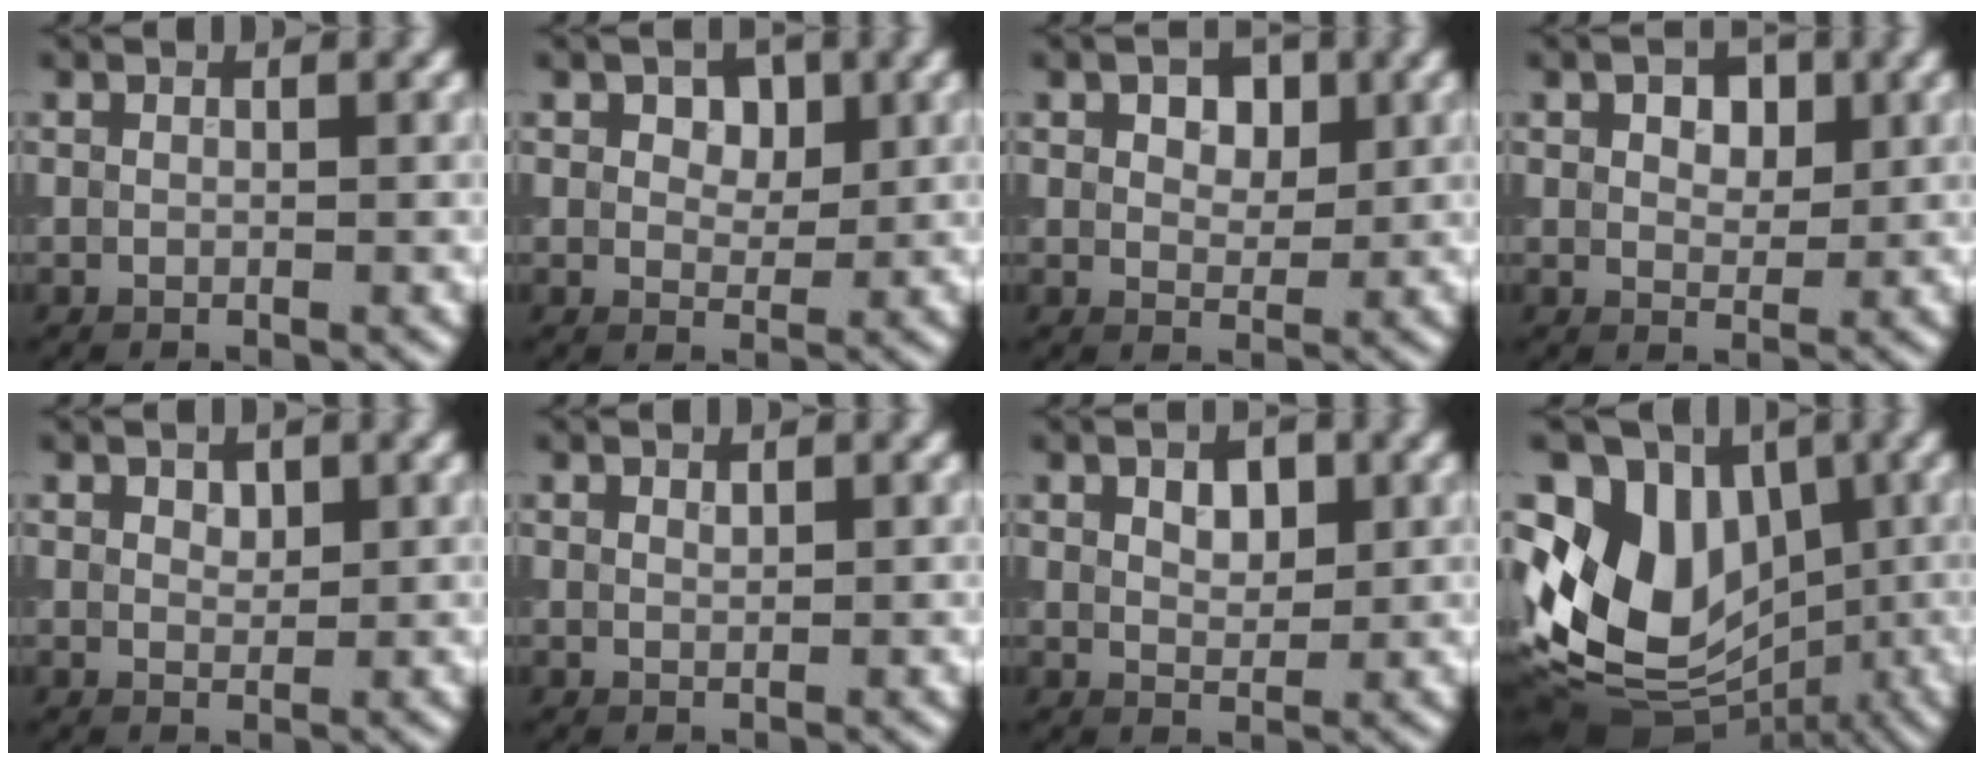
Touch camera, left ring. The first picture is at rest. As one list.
[{"total": 2.7, "force": [1.1, 1.8, 1.7], "torque": [-0.025, 0.003, 0.011]}, {"total": 3.7, "force": [1.6, 2.3, 2.5], "torque": [-0.032, 0.009, 0.016]}, {"total": 3.7, "force": [1.6, 2.2, 2.5], "torque": [-0.033, 0.008, 0.018]}, {"total": 1.1, "force": [0.7, 0.7, 0.6], "torque": [-0.008, -0.001, 0.013]}, {"total": 0.5, "force": [0.4, 0.2, 0.3], "torque": [-0.006, -0.001, 0.009]}, {"total": 2.7, "force": [1.1, 1.5, 2.0], "torque": [-0.030, 0.003, 0.019]}, {"total": 12.8, "force": [-0.6, 9.8, 8.1], "torque": [-0.154, 0.011, -0.026]}]